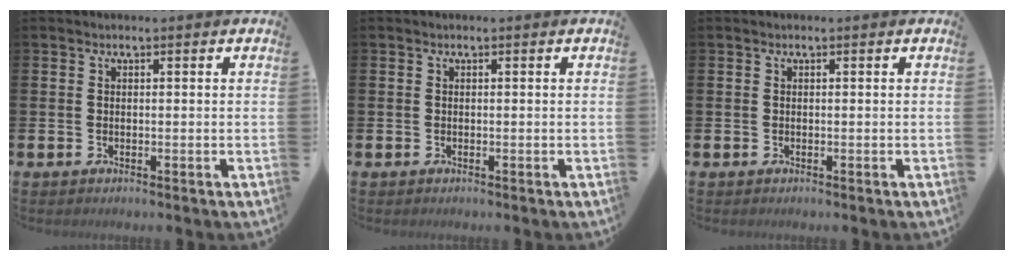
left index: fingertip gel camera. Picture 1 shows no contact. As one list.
[{"total": 0.0}, {"total": 0.0}]